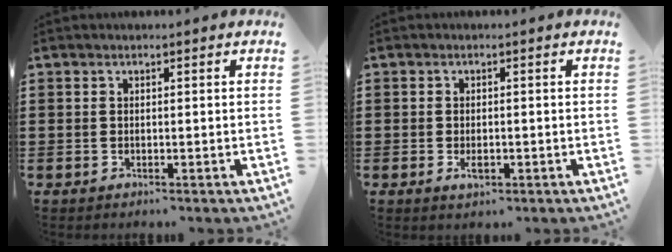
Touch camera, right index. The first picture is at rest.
{"total": 1.8, "force": [-0.5, 0.9, 1.4], "torque": [-0.027, -0.001, -0.009]}